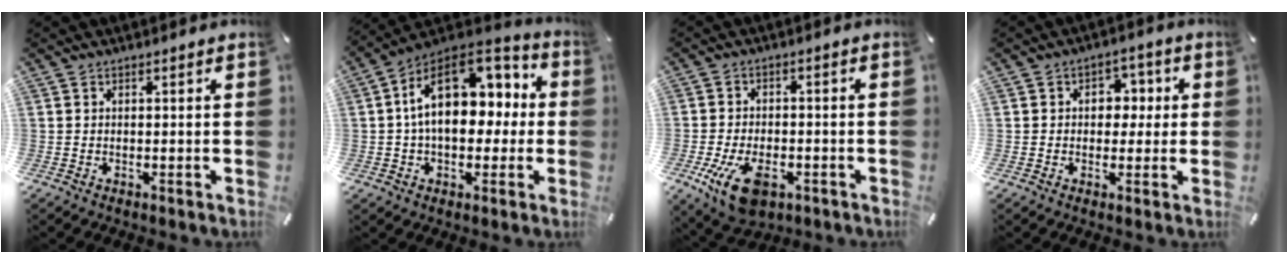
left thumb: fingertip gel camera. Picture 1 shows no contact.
{"total": 18.5, "force": [3.6, 12.7, 12.9], "torque": [-0.205, -0.011, 0.064]}
{"total": 10.5, "force": [-4.5, 6.1, 7.3], "torque": [-0.151, 0.003, -0.080]}
{"total": 5.6, "force": [0.0, 4.6, 3.1], "torque": [-0.036, 0.005, -0.009]}